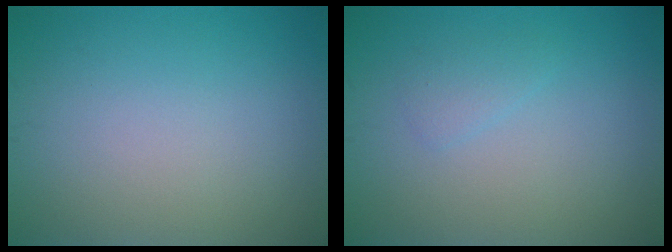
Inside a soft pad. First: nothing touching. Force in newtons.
{"total": 1.1, "press": 1.1, "slide": 0.1}